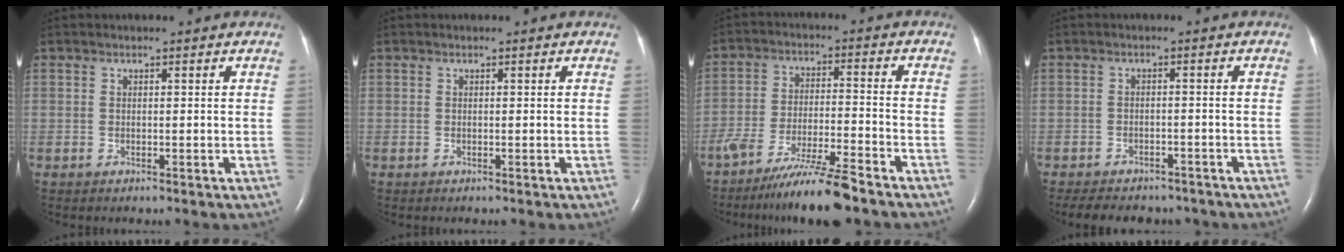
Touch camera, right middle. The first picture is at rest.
{"total": 0.0}
{"total": 10.6, "force": [-8.6, 0.0, 6.3], "torque": [-0.105, -0.023, -0.148]}
{"total": 12.1, "force": [-10.2, 4.8, 4.2], "torque": [-0.086, -0.001, -0.124]}